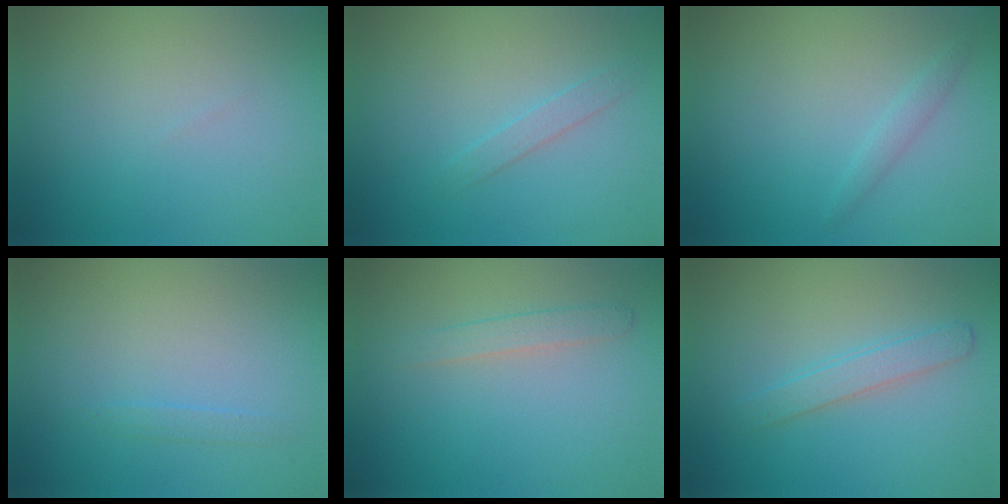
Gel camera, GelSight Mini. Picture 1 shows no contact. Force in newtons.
{"total": 1.2, "press": 1.2, "slide": 0.1}
{"total": 1.6, "press": 1.6, "slide": 0.1}
{"total": 0.7, "press": 0.7, "slide": 0.1}
{"total": 1.4, "press": 1.4, "slide": 0.1}
{"total": 2.1, "press": 2.1, "slide": 0.0}